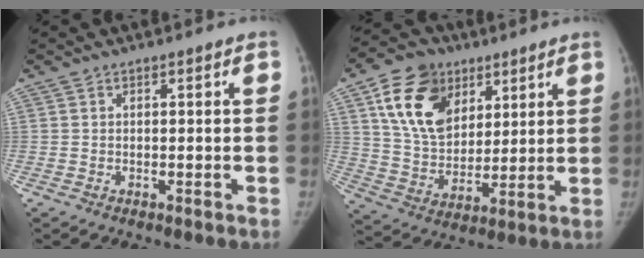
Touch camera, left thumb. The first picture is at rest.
{"total": 17.3, "force": [7.7, 12.0, 9.8], "torque": [-0.150, -0.022, 0.145]}